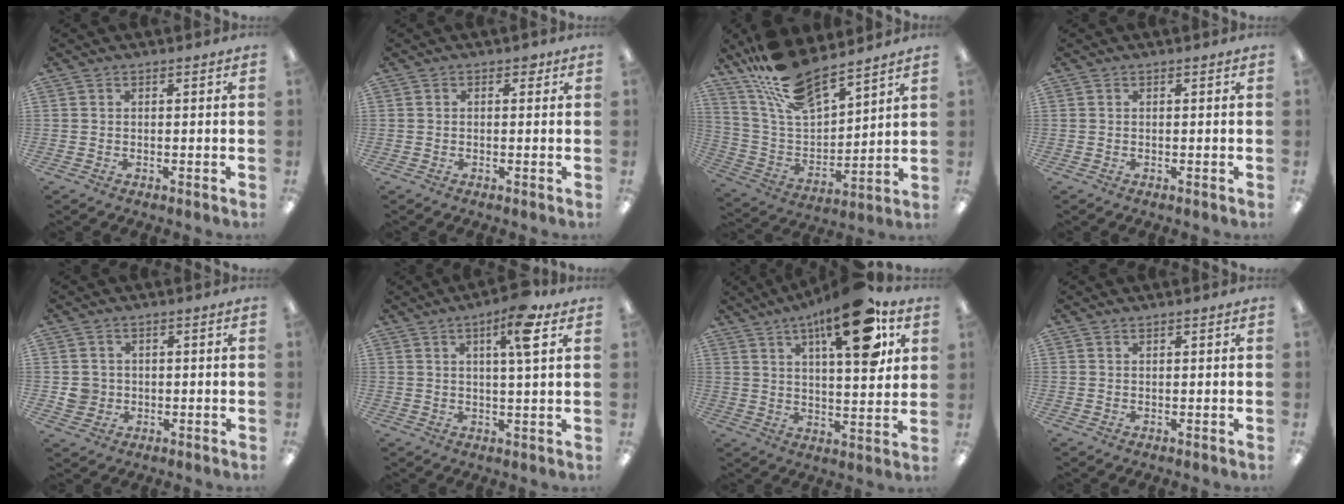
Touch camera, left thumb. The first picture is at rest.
{"total": 1.3, "force": [0.6, 0.8, 0.8], "torque": [-0.009, 0.000, 0.008]}
{"total": 16.3, "force": [14.0, 4.9, 6.9], "torque": [-0.159, -0.085, 0.255]}
{"total": 0.0}
{"total": 3.8, "force": [0.2, 3.7, 0.7], "torque": [-0.012, 0.005, 0.005]}
{"total": 9.5, "force": [4.9, 1.9, 8.0], "torque": [-0.124, -0.008, 0.073]}
{"total": 18.9, "force": [10.4, 6.0, 14.6], "torque": [-0.213, -0.047, 0.157]}
{"total": 0.8, "force": [0.7, 0.1, 0.3], "torque": [-0.006, 0.000, 0.013]}